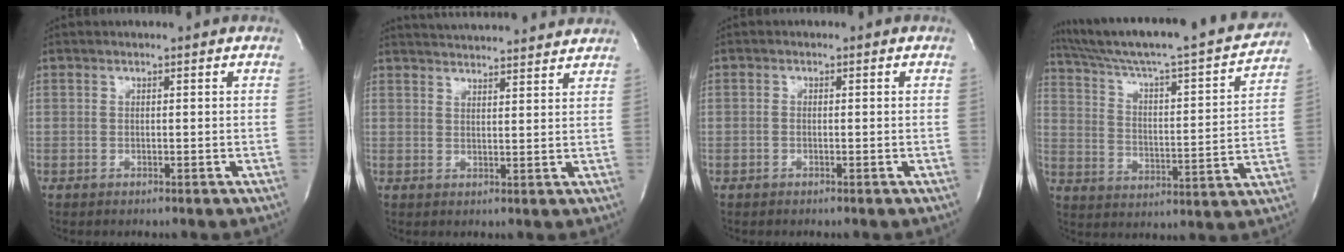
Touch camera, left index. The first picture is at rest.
{"total": 15.1, "force": [14.4, 1.2, 4.4], "torque": [-0.073, 0.023, 0.193]}
{"total": 0.5, "force": [-0.4, 0.2, 0.2], "torque": [-0.007, -0.005, -0.008]}
{"total": 25.2, "force": [22.5, 2.0, 11.2], "torque": [-0.184, -0.037, 0.313]}